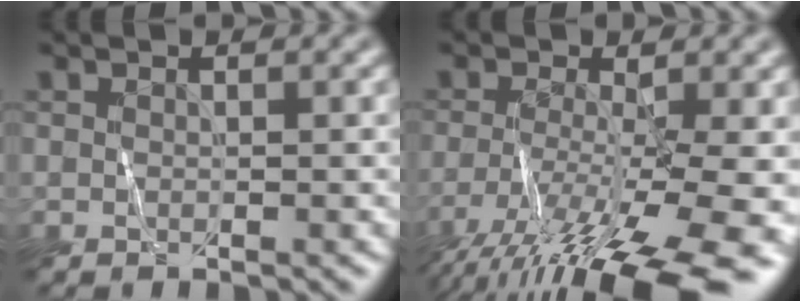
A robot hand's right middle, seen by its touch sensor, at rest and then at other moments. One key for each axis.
{"total": 12.9, "fx": -6.5, "fy": 4.3, "fz": 10.3, "tx": -0.191, "ty": -0.021, "tz": -0.110}